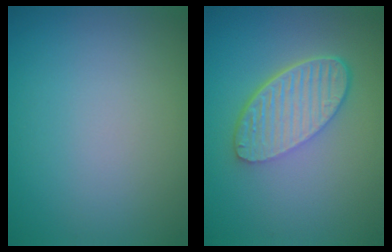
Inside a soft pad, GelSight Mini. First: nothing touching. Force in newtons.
{"total": 5.9, "press": 4.2, "slide": 4.1}